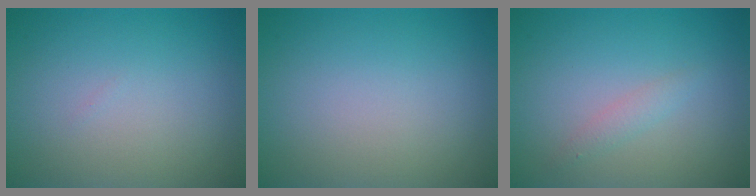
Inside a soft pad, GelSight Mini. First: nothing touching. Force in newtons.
{"total": 0.0}
{"total": 1.1, "press": 1.1, "slide": 0.0}